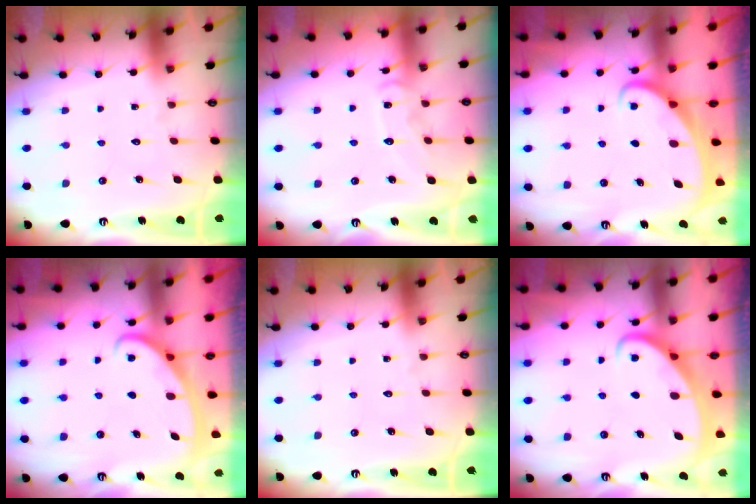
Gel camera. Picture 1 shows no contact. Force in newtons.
{"total": 7.6, "press": 7.6, "slide": 0.6}
{"total": 2.0, "press": 2.0, "slide": 0.0}
{"total": 2.8, "press": 2.8, "slide": 0.4}
{"total": 0.0}
{"total": 2.5, "press": 2.5, "slide": 0.3}